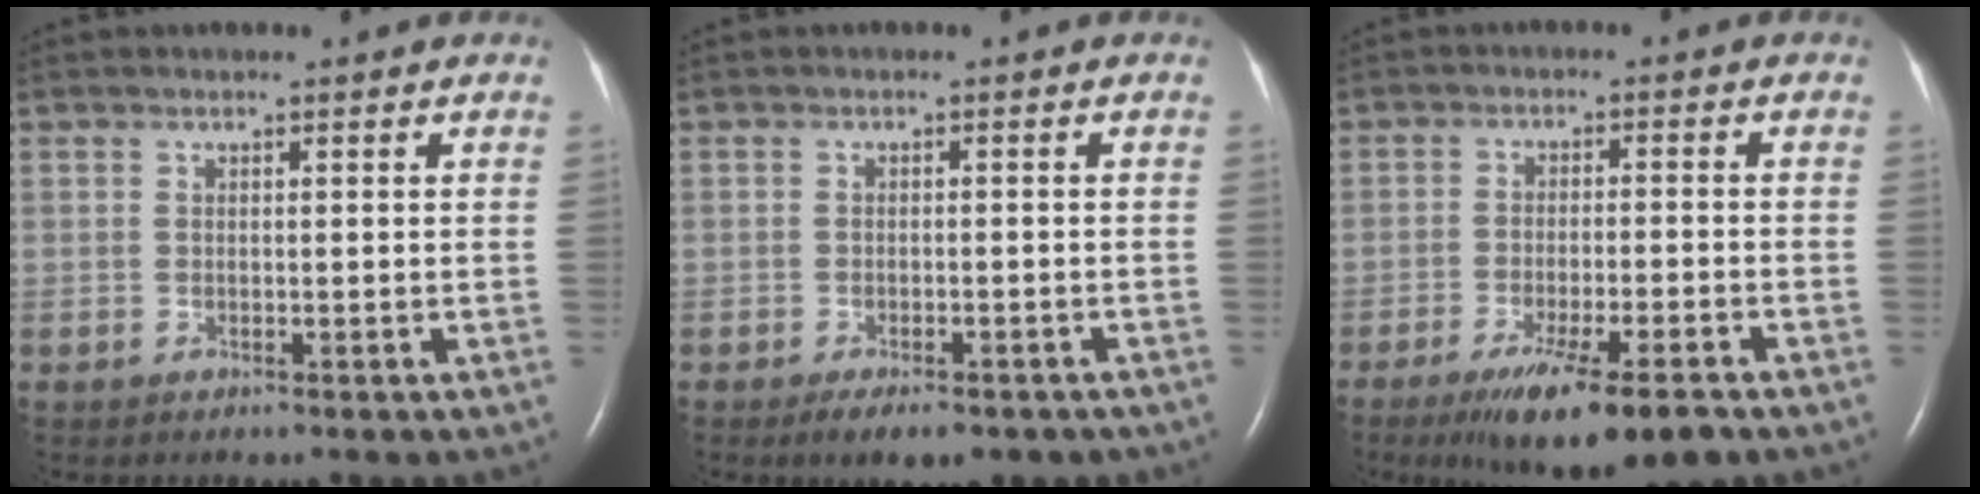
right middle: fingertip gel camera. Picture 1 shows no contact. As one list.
[{"total": 6.3, "force": [-4.8, 2.4, 3.3], "torque": [-0.032, -0.002, -0.063]}, {"total": 11.2, "force": [-7.6, 1.3, 8.2], "torque": [-0.134, -0.025, -0.118]}]